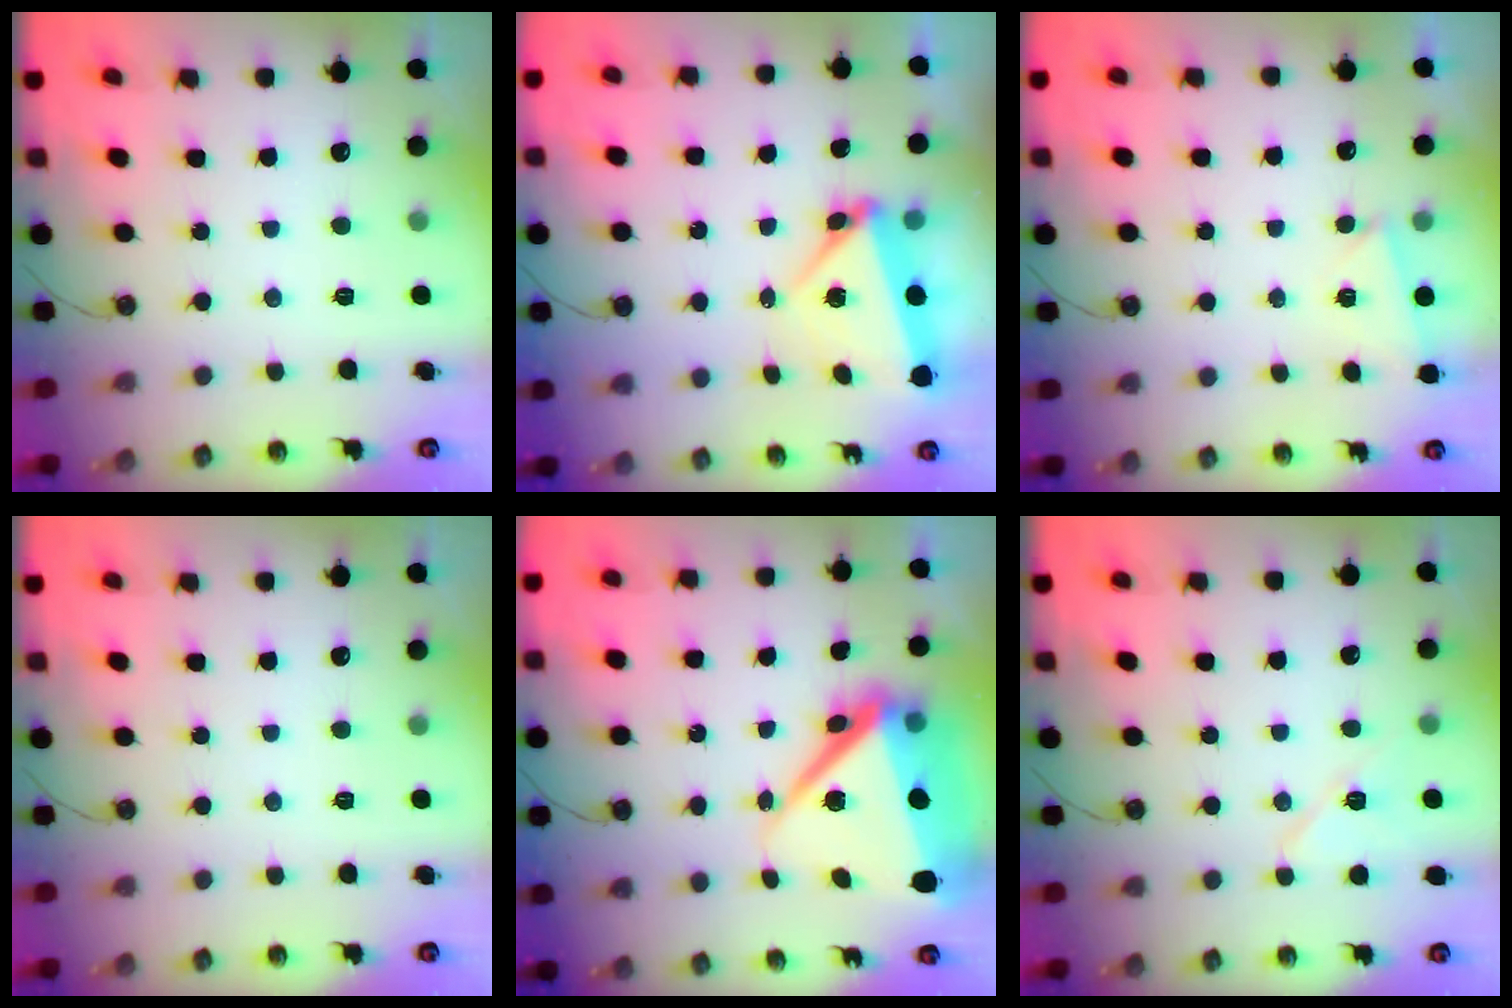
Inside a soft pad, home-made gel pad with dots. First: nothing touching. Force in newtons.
{"total": 5.8, "press": 5.8, "slide": 0.6}
{"total": 3.5, "press": 2.7, "slide": 2.1}
{"total": 0.0}
{"total": 18.2, "press": 15.8, "slide": 8.9}
{"total": 8.1, "press": 8.0, "slide": 1.2}